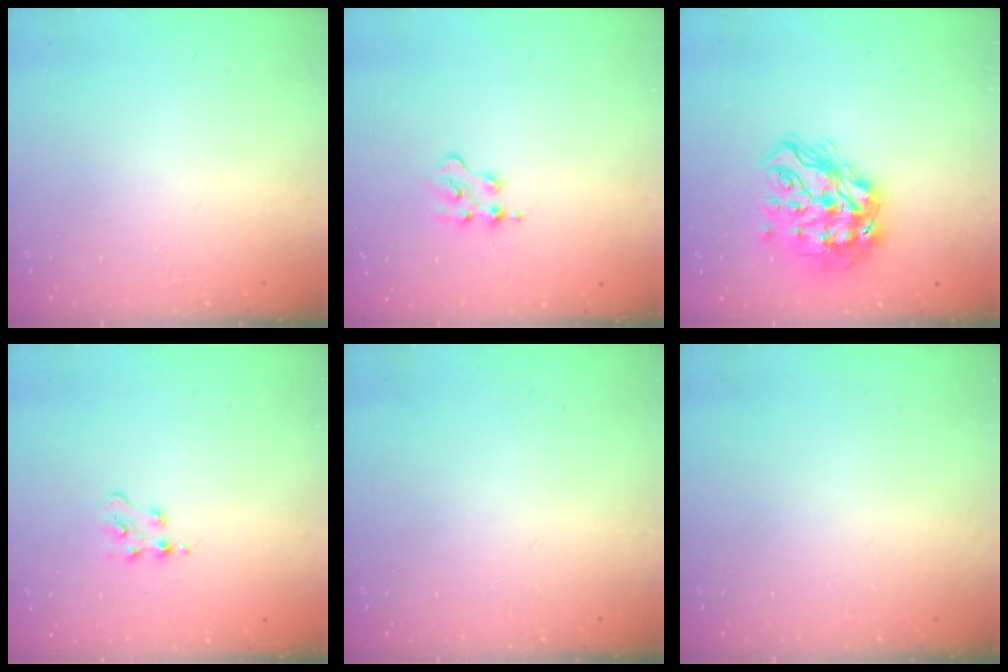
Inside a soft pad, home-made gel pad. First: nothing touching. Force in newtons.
{"total": 2.4, "press": 2.4, "slide": 0.3}
{"total": 16.6, "press": 16.5, "slide": 1.9}
{"total": 3.6, "press": 3.6, "slide": 0.4}
{"total": 0.0}
{"total": 0.0}